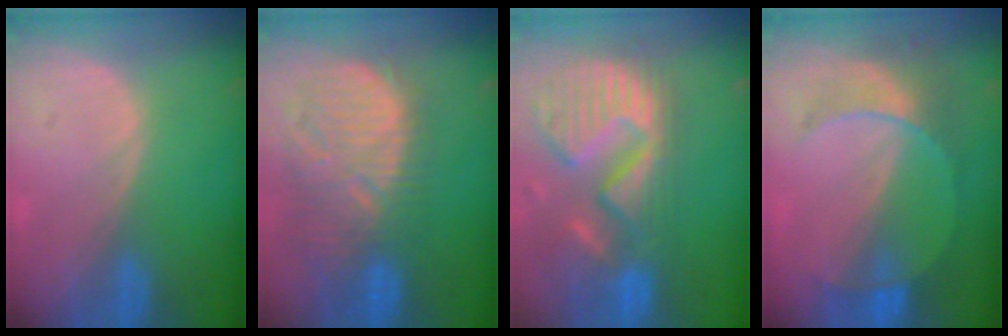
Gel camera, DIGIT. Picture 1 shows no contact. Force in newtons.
{"total": 12.6, "press": 11.2, "slide": 5.8}
{"total": 14.3, "press": 11.9, "slide": 7.9}
{"total": 7.6, "press": 6.8, "slide": 3.5}